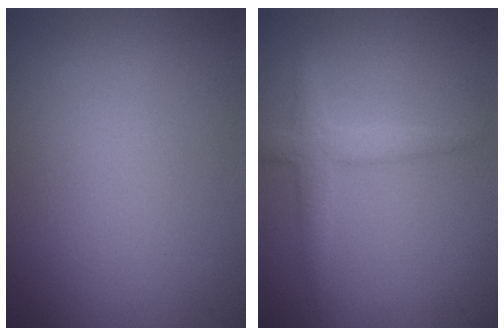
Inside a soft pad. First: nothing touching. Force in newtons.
{"total": 2.4, "press": 2.4, "slide": 0.1}